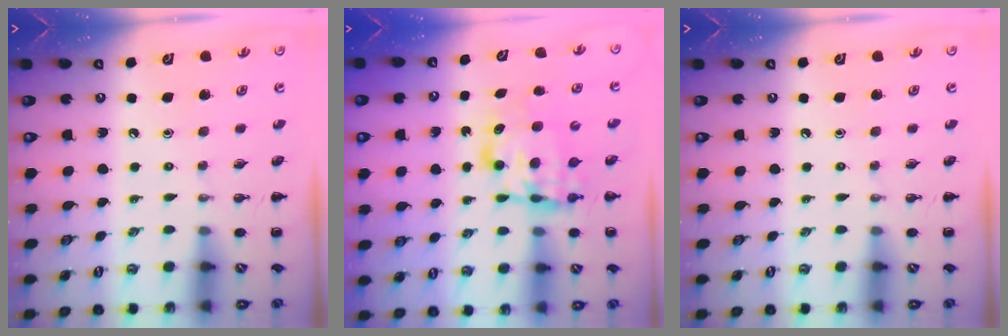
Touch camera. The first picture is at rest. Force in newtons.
{"total": 6.9, "press": 6.8, "slide": 1.1}
{"total": 0.0}